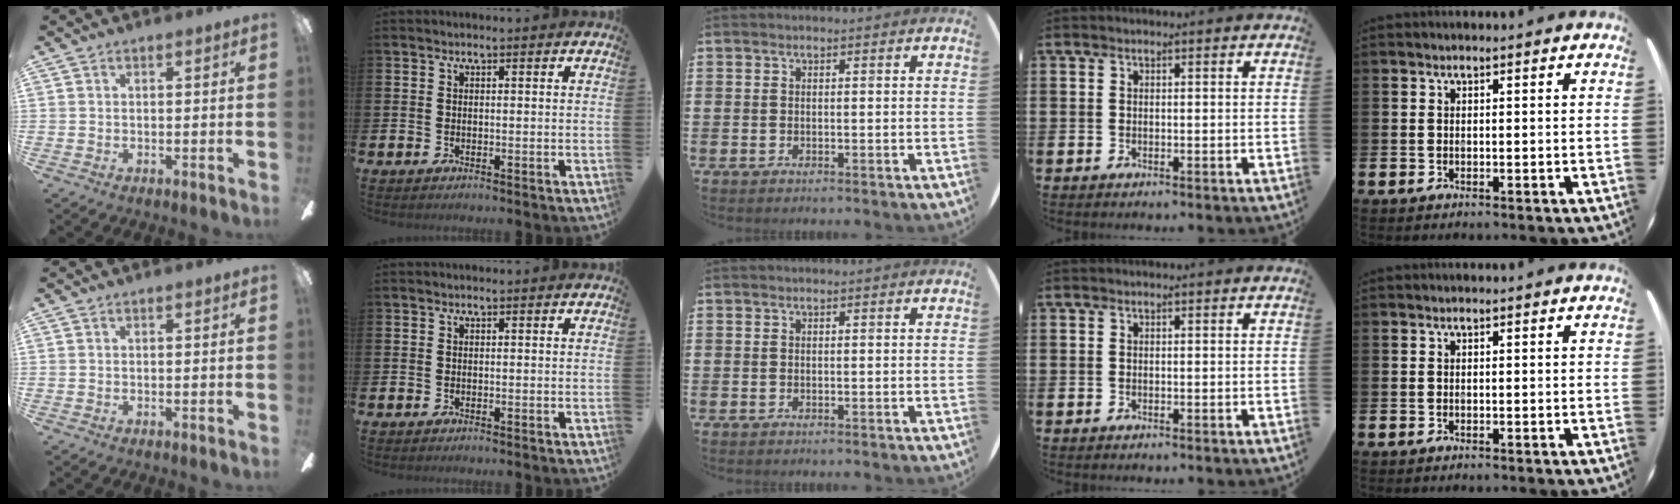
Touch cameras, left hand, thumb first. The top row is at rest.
{}